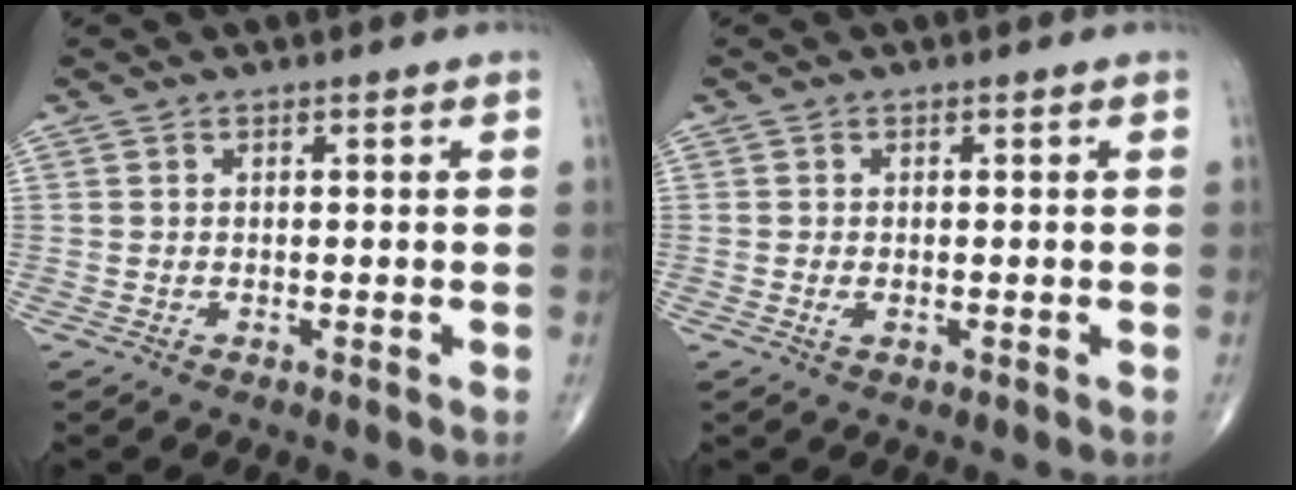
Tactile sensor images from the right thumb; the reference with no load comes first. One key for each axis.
{"total": 1.2, "fx": -0.3, "fy": 0.7, "fz": 0.9, "tx": -0.021, "ty": -0.001, "tz": -0.005}